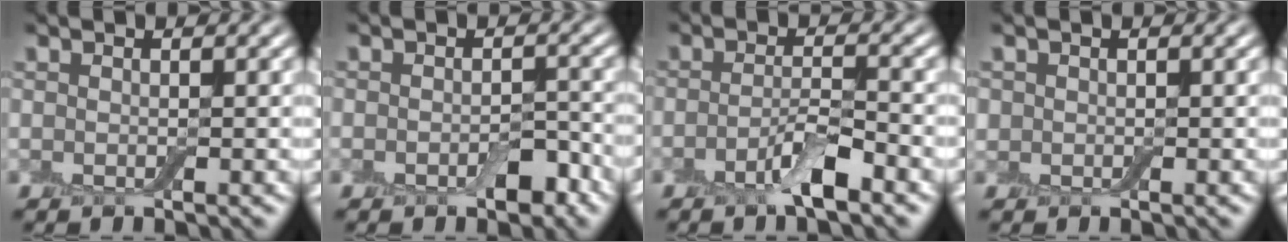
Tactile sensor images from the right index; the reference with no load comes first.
{"total": 2.4, "force": [-1.2, 1.3, 1.6], "torque": [-0.023, 0.002, -0.018]}
{"total": 3.2, "force": [-1.9, 0.7, 2.5], "torque": [-0.046, 0.006, -0.042]}
{"total": 0.8, "force": [0.1, 0.8, 0.1], "torque": [0.003, 0.000, -0.003]}